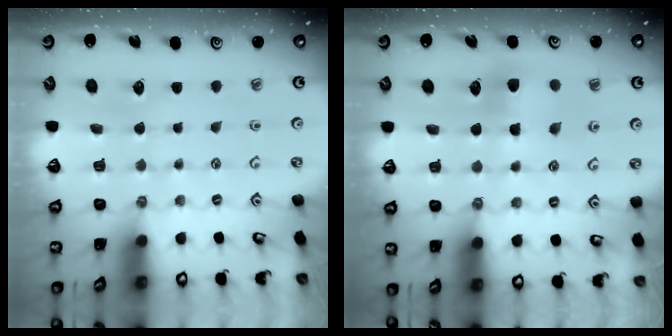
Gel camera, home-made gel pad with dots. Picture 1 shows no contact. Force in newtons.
{"total": 6.3, "press": 6.3, "slide": 0.2}